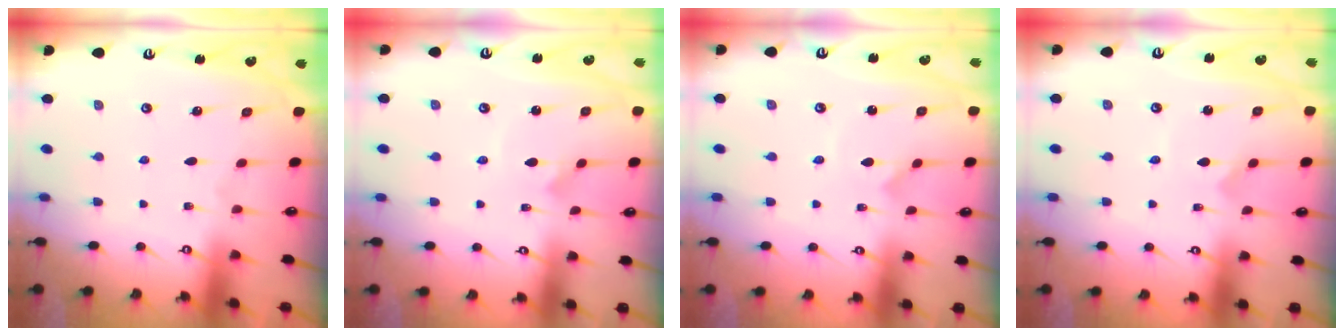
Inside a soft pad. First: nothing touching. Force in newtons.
{"total": 2.2, "press": 2.2, "slide": 0.1}
{"total": 0.8, "press": 0.8, "slide": 0.1}
{"total": 1.2, "press": 1.2, "slide": 0.1}